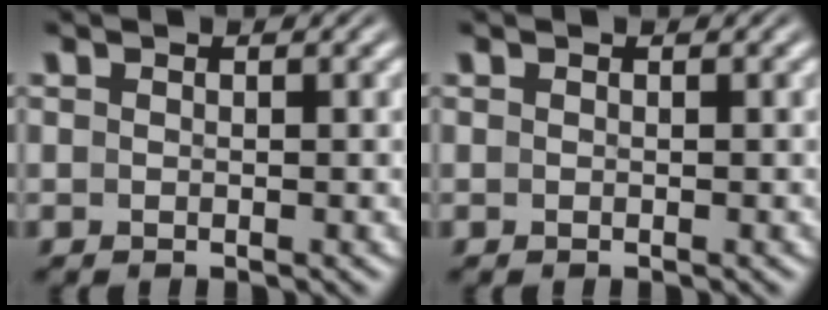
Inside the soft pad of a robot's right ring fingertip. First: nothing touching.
{"total": 0.0}